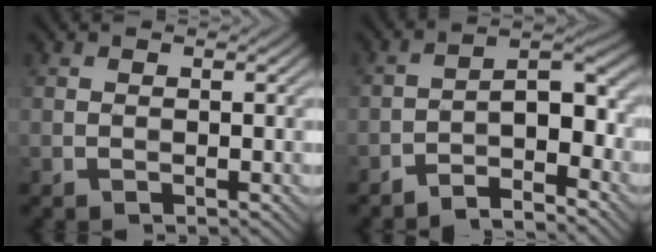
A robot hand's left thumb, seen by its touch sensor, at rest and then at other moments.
{"total": 6.0, "force": [-4.3, 1.5, 3.9], "torque": [-0.052, 0.014, -0.080]}